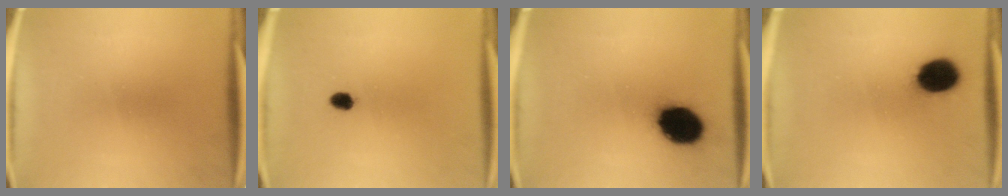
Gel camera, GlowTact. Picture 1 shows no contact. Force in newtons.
{"total": 2.1}
{"total": 14.2}
{"total": 10.5}